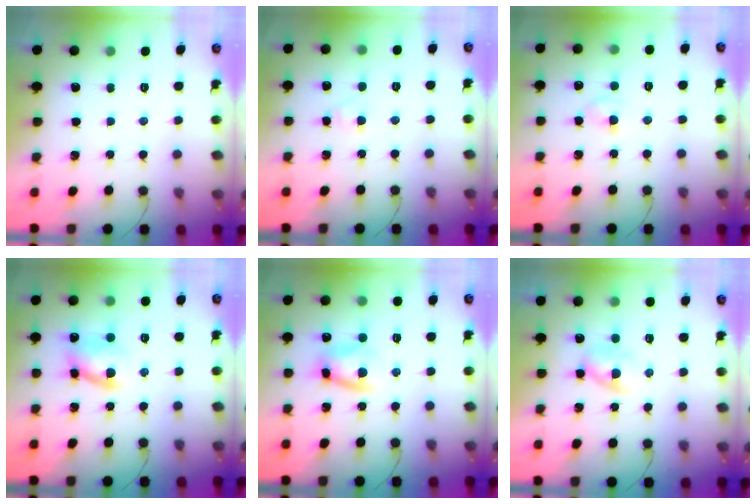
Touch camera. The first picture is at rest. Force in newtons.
{"total": 2.2, "press": 1.9, "slide": 1.1}
{"total": 2.4, "press": 2.1, "slide": 1.0}
{"total": 8.9, "press": 8.9, "slide": 0.8}
{"total": 8.4, "press": 8.3, "slide": 1.4}
{"total": 4.0, "press": 3.8, "slide": 1.1}